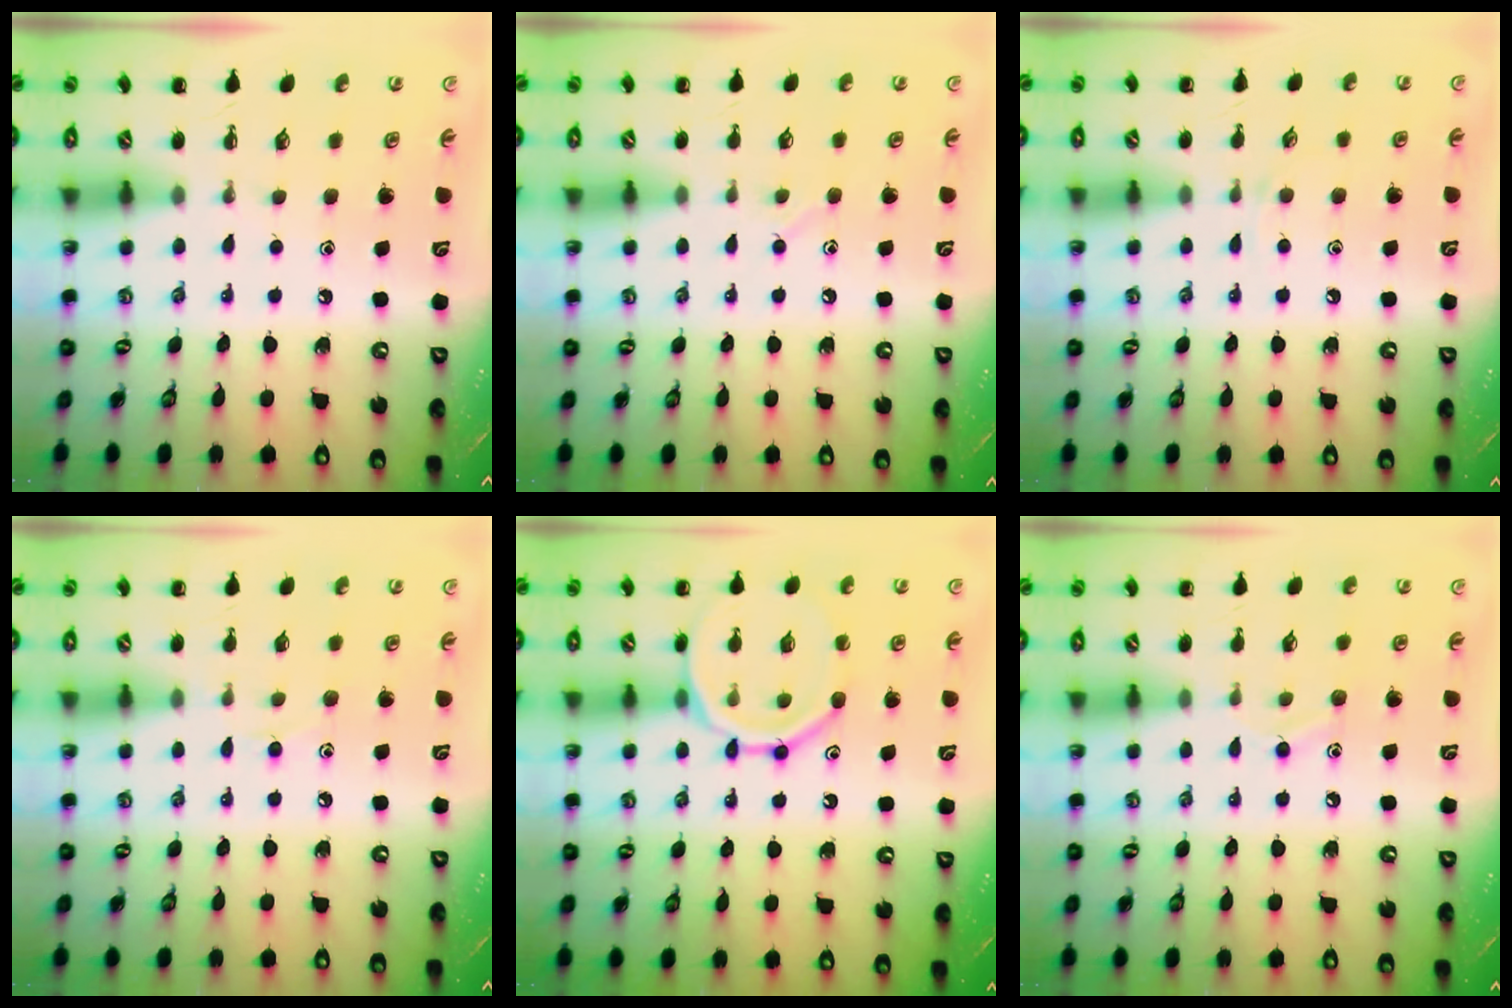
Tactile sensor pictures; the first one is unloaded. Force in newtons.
{"total": 4.5, "press": 4.3, "slide": 1.3}
{"total": 2.5, "press": 2.3, "slide": 0.9}
{"total": 6.4, "press": 6.1, "slide": 2.0}
{"total": 14.4, "press": 14.3, "slide": 1.5}
{"total": 7.2, "press": 6.8, "slide": 2.3}